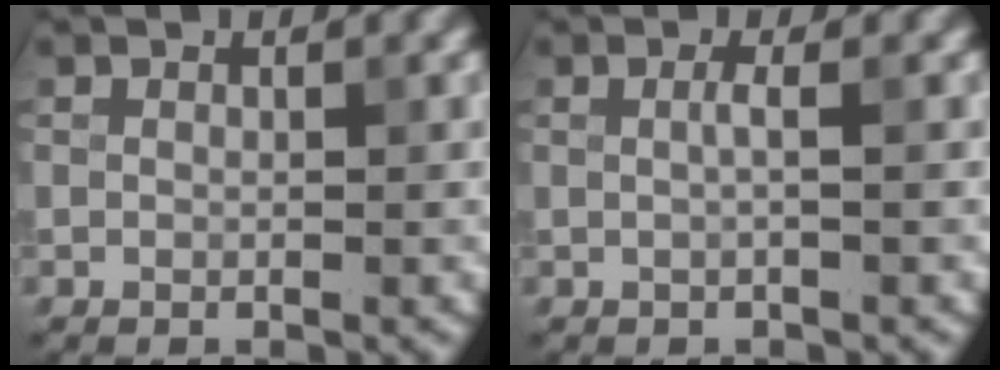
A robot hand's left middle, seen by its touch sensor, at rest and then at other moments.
{"total": 0.7, "force": [-0.1, -0.3, 0.6], "torque": [-0.015, 0.005, 0.002]}